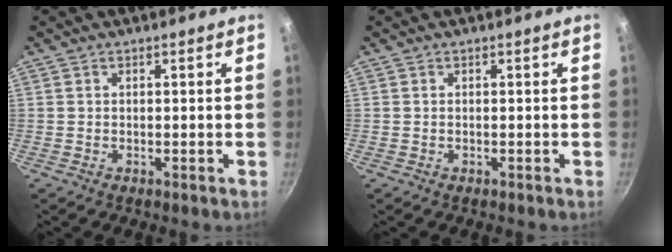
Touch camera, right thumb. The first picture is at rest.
{"total": 0.0}